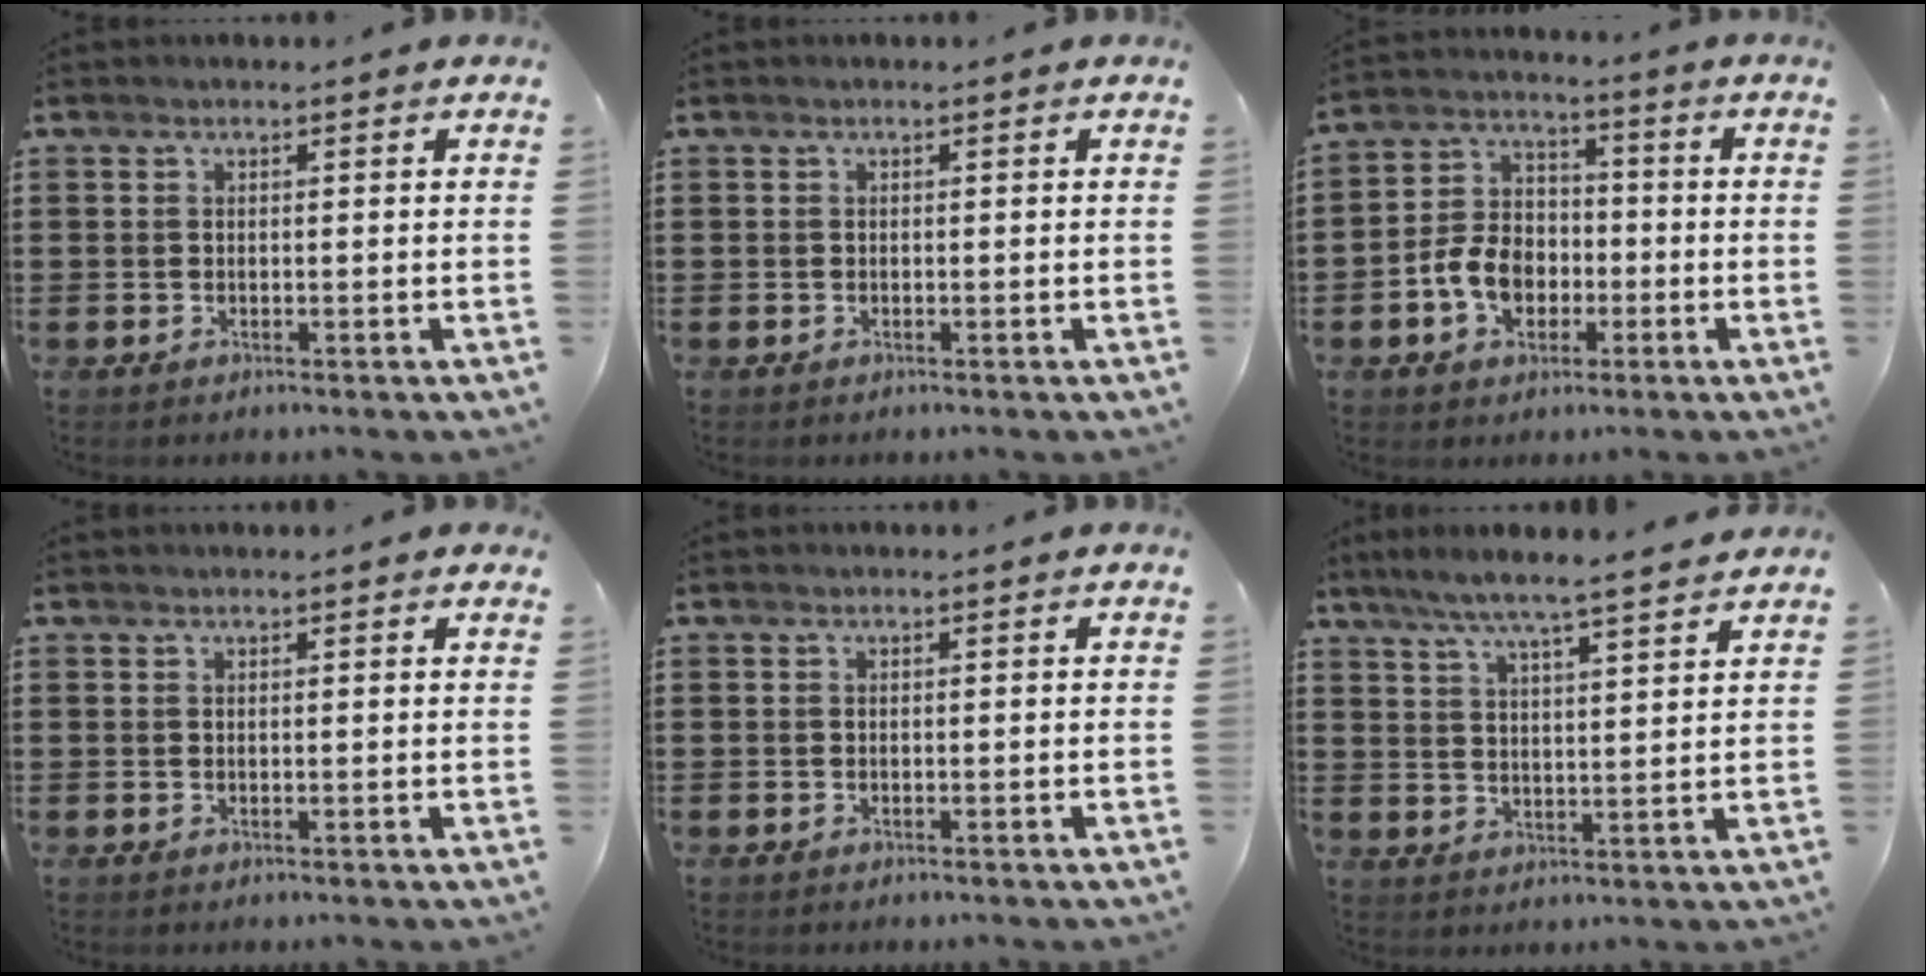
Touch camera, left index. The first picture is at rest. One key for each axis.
{"total": 0.0}
{"total": 7.9, "fx": -2.7, "fy": 5.9, "fz": 4.5, "tx": -0.117, "ty": 0.012, "tz": -0.056}
{"total": 0.7, "fx": 0.5, "fy": 0.0, "fz": 0.4, "tx": -0.009, "ty": 0.000, "tz": 0.010}
{"total": 0.0}
{"total": 5.9, "fx": 5.2, "fy": -0.3, "fz": 2.8, "tx": -0.071, "ty": -0.022, "tz": 0.089}